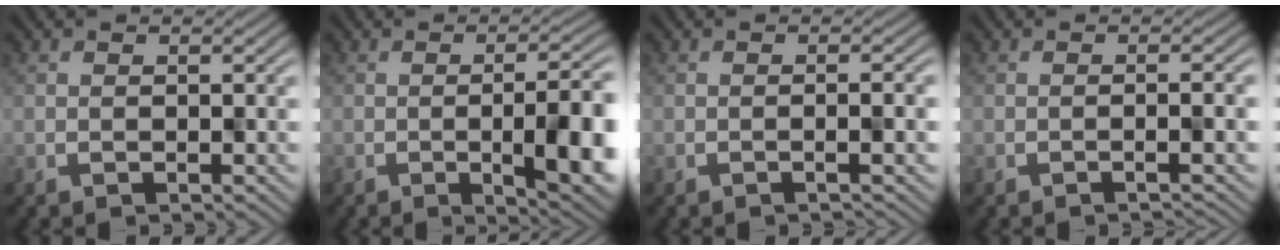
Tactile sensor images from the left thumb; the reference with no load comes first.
{"total": 9.9, "force": [-2.5, 2.7, 9.2], "torque": [-0.108, -0.001, -0.026]}
{"total": 1.6, "force": [-0.4, 0.0, 1.5], "torque": [-0.017, 0.009, -0.015]}
{"total": 1.8, "force": [-0.7, 0.0, 1.6], "torque": [-0.018, 0.011, -0.020]}